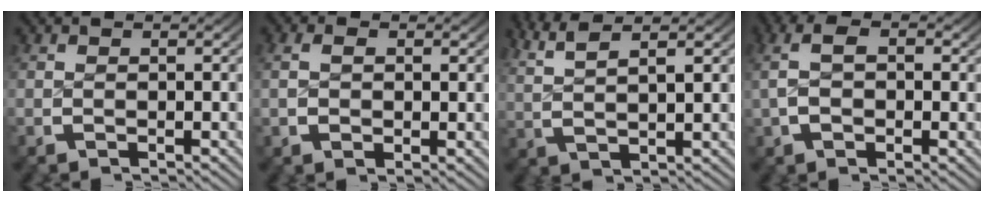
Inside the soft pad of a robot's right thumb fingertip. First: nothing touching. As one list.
[{"total": 2.2, "force": [0.4, 1.5, 1.6], "torque": [-0.032, -0.002, 0.009]}, {"total": 4.7, "force": [3.5, 1.2, 2.9], "torque": [-0.061, 0.005, 0.071]}, {"total": 4.3, "force": [0.5, 2.6, 3.4], "torque": [-0.068, 0.002, 0.006]}]